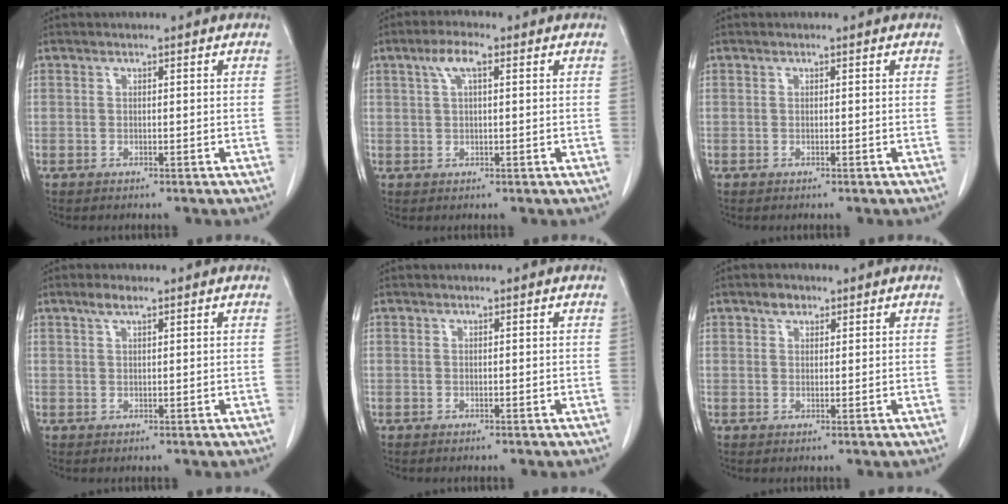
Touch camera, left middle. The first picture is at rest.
{"total": 3.9, "force": [1.7, 0.9, 3.3], "torque": [-0.072, 0.013, 0.036]}
{"total": 0.0}
{"total": 2.0, "force": [1.4, 0.4, 1.4], "torque": [-0.033, 0.005, 0.028]}
{"total": 0.0}
{"total": 1.9, "force": [1.3, 1.2, 0.8], "torque": [-0.015, 0.004, 0.020]}